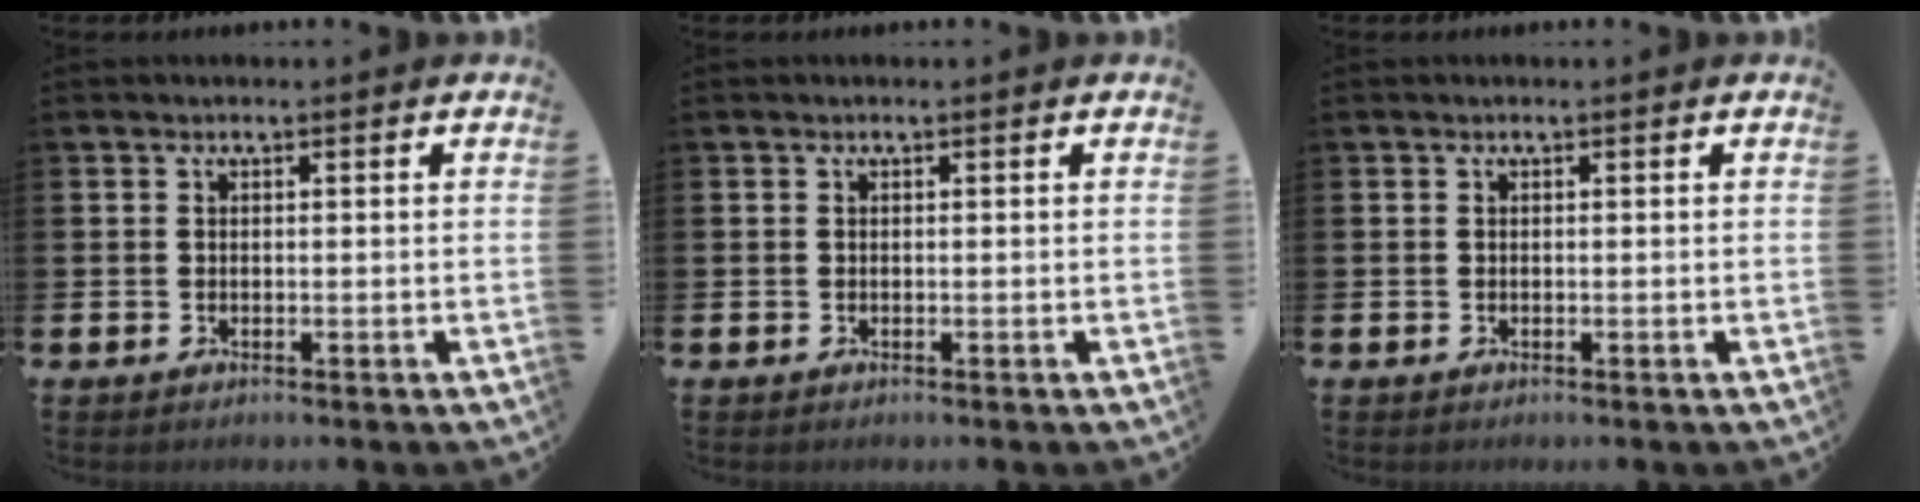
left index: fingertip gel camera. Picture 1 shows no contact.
{"total": 0.0}
{"total": 0.0}